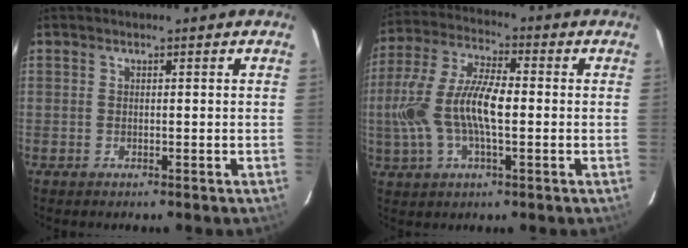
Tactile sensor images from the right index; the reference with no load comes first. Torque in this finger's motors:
{"motor_torque": [0.53, -0.12, 0.69, 0.21]}